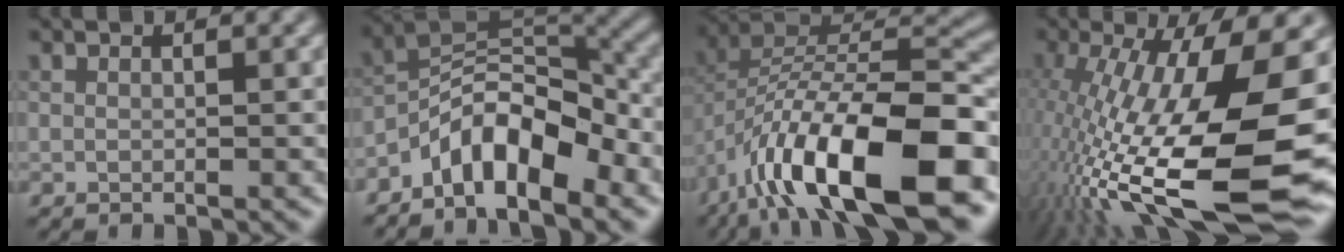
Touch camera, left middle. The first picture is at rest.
{"total": 6.6, "force": [-5.0, 1.9, 3.9], "torque": [-0.060, 0.021, -0.089]}
{"total": 15.1, "force": [-8.4, 4.4, 11.7], "torque": [-0.199, 0.015, -0.135]}
{"total": 18.2, "force": [-4.3, 5.8, 16.7], "torque": [-0.303, -0.001, -0.074]}